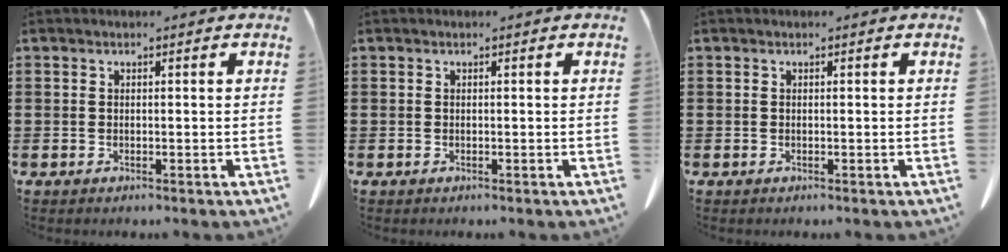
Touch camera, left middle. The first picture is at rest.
{"total": 0.0}
{"total": 0.0}